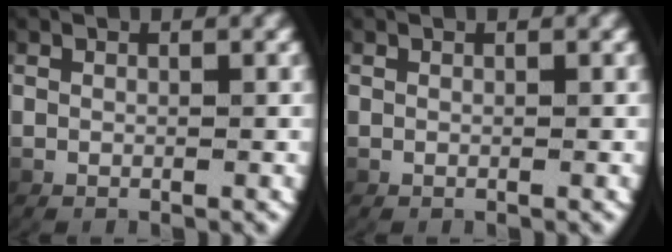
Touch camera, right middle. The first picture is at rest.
{"total": 0.0}